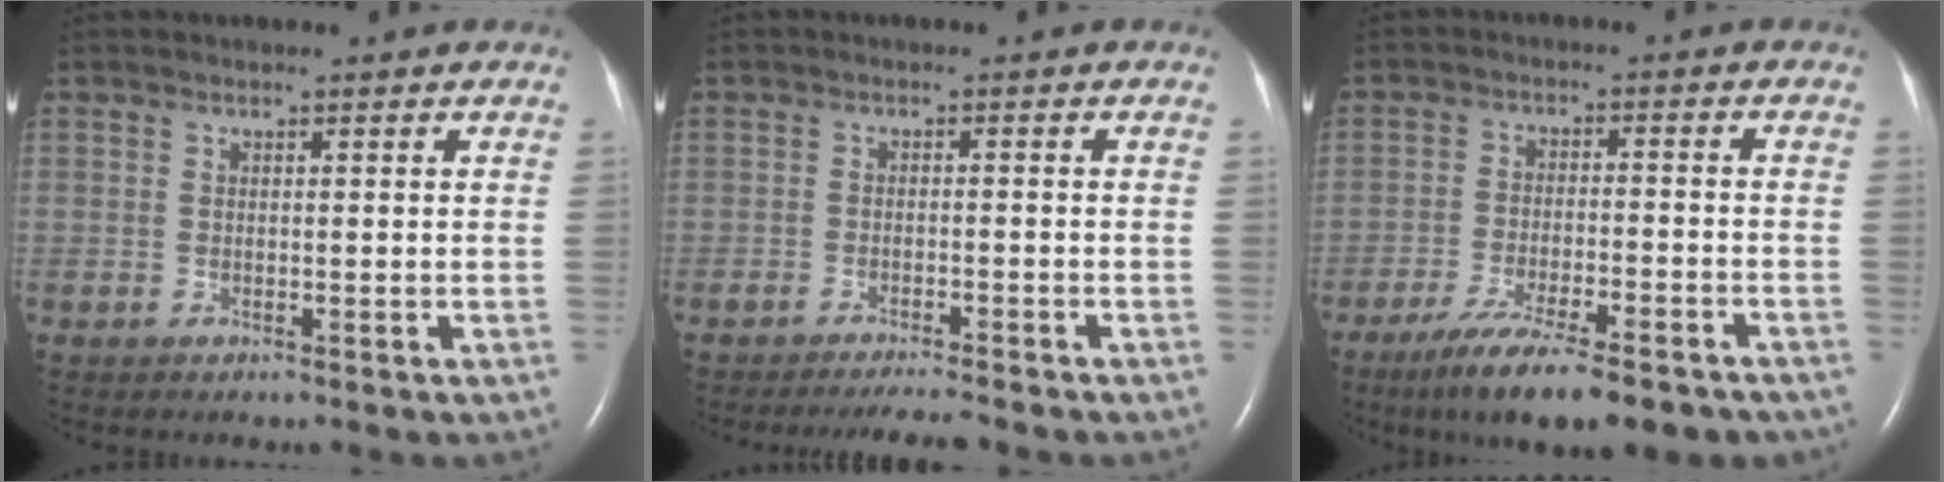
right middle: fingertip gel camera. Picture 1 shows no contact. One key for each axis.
{"total": 5.0, "fx": -4.7, "fy": 0.0, "fz": 1.9, "tx": -0.030, "ty": -0.013, "tz": -0.072}
{"total": 15.2, "fx": -11.7, "fy": 3.2, "fz": 9.1, "tx": -0.128, "ty": -0.016, "tz": -0.178}